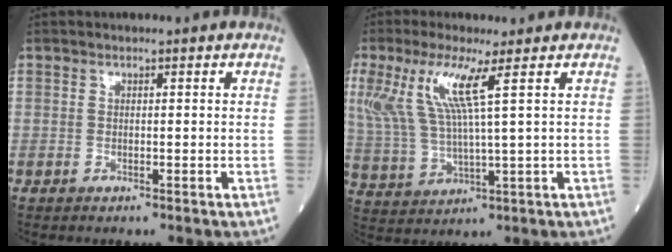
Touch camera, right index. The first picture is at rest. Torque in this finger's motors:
{"motor_torque": [1.43, 0.70, 0.72, 0.21]}